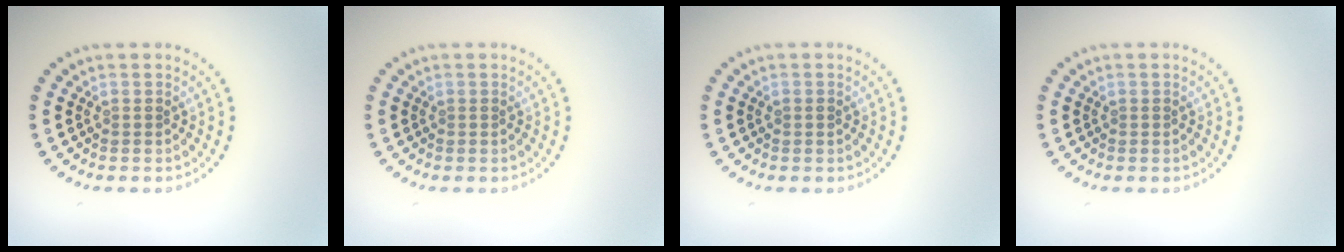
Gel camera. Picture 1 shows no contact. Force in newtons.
{"total": 0.0}
{"total": 0.6, "press": 0.6, "slide": 0.0}
{"total": 0.0}